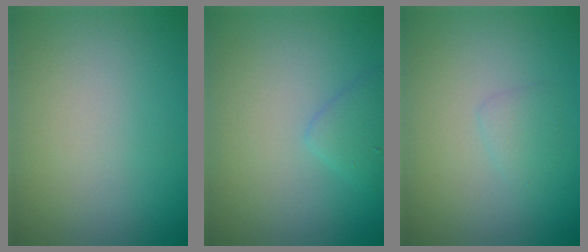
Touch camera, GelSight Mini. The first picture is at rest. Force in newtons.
{"total": 1.7, "press": 1.7, "slide": 0.1}
{"total": 1.1, "press": 1.1, "slide": 0.0}